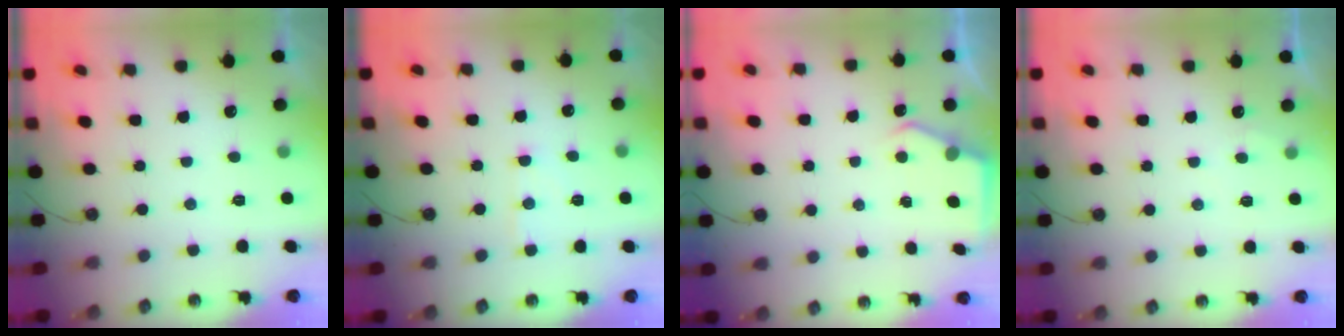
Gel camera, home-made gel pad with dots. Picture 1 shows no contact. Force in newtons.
{"total": 5.4, "press": 5.3, "slide": 0.8}
{"total": 2.8, "press": 2.8, "slide": 0.4}
{"total": 2.8, "press": 2.8, "slide": 0.3}